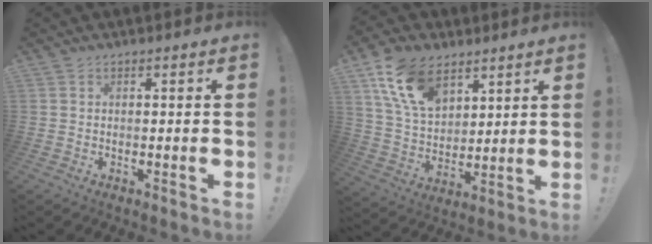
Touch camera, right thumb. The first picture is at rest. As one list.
[{"total": 16.0, "force": [8.9, 9.9, 8.9], "torque": [-0.161, -0.033, 0.172]}]